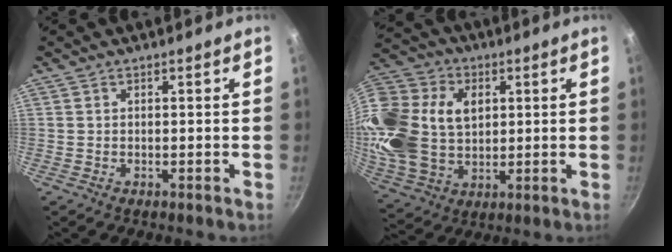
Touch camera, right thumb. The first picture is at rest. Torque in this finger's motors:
{"motor_torque": [1.44, 3.57, 0.35, -0.17, 0.26]}